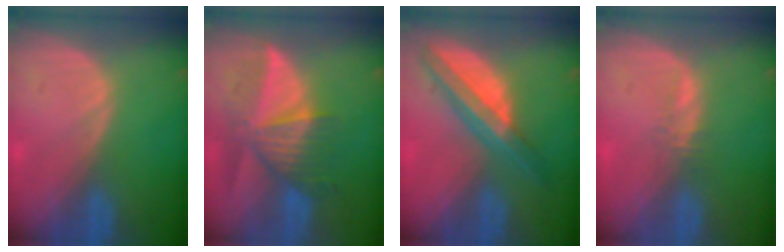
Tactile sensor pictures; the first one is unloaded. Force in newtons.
{"total": 8.7, "press": 8.0, "slide": 3.5}
{"total": 7.8, "press": 6.6, "slide": 4.1}
{"total": 1.3, "press": 1.2, "slide": 0.5}